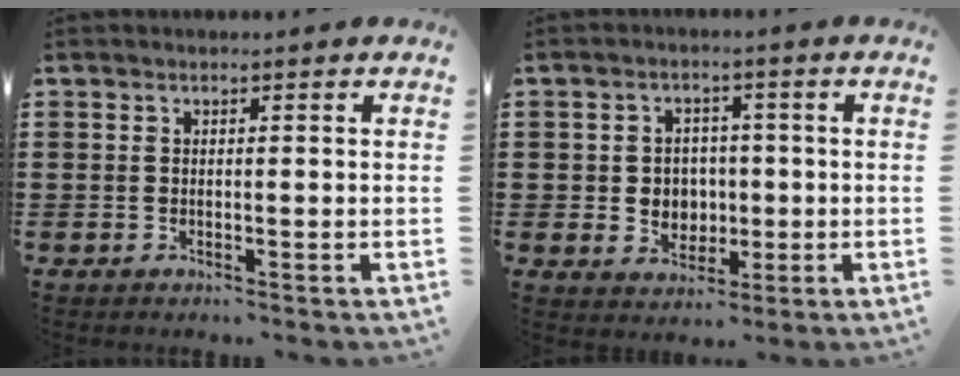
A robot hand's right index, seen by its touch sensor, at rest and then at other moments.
{"total": 4.4, "force": [-0.2, 4.1, 1.4], "torque": [-0.035, 0.009, -0.007]}